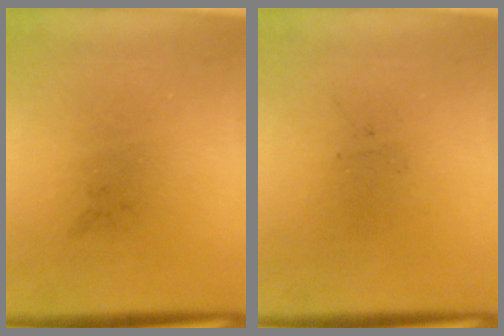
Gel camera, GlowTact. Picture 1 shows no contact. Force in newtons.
{"total": 0.0}